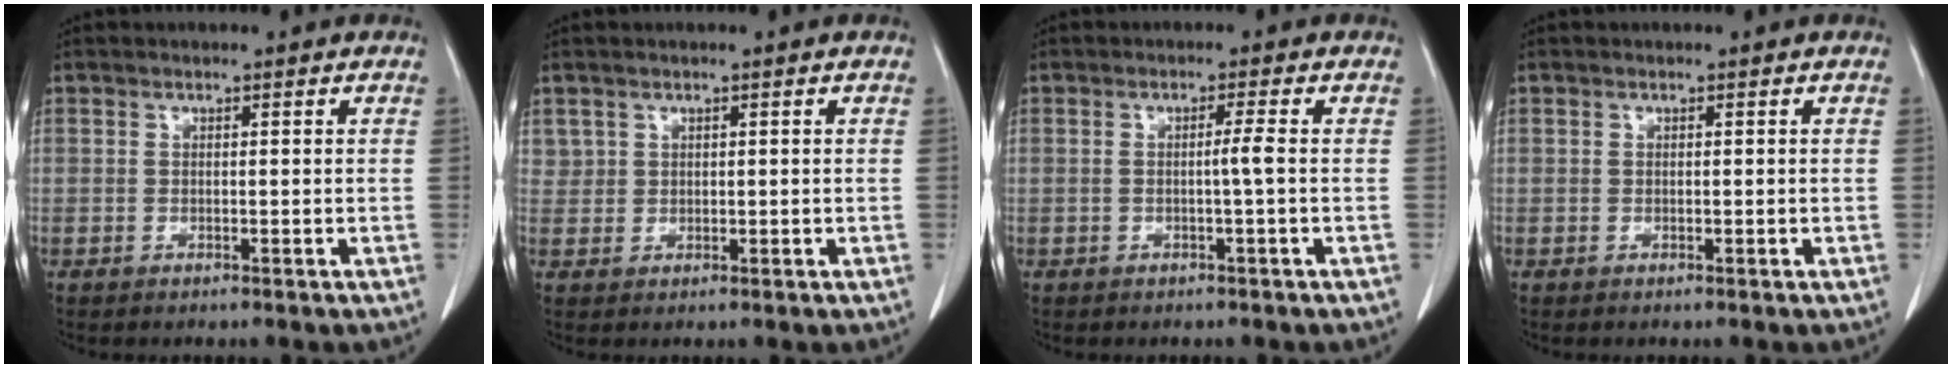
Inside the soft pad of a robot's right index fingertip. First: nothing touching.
{"total": 1.6, "force": [0.9, 1.3, 0.0], "torque": [0.012, 0.003, 0.010]}
{"total": 1.9, "force": [-0.3, -0.5, 1.7], "torque": [-0.030, -0.001, -0.006]}
{"total": 0.0}